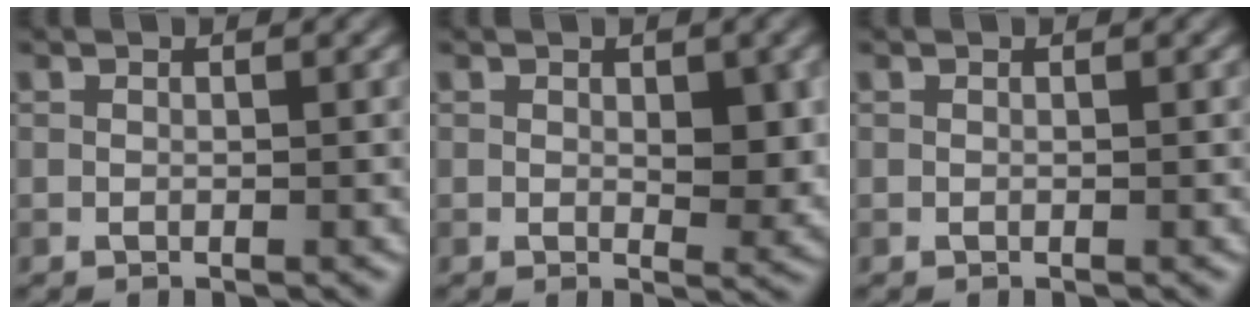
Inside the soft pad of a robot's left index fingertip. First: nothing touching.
{"total": 3.4, "force": [0.4, 1.6, 3.0], "torque": [-0.039, -0.007, 0.009]}
{"total": 0.0}